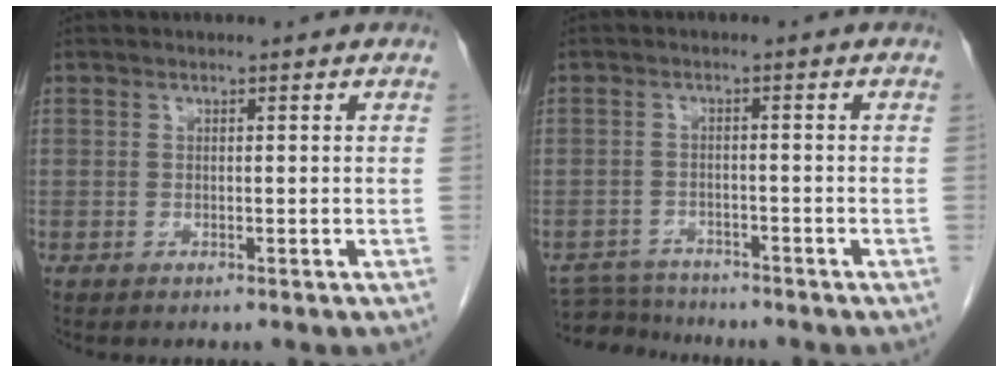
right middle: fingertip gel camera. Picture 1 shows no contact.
{"total": 5.2, "force": [-5.1, 1.0, -0.1], "torque": [0.003, -0.007, -0.088]}